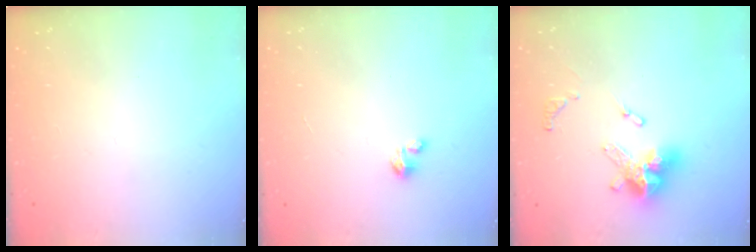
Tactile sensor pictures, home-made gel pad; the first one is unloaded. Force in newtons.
{"total": 1.8, "press": 1.8, "slide": 0.1}
{"total": 13.1, "press": 13.0, "slide": 1.4}